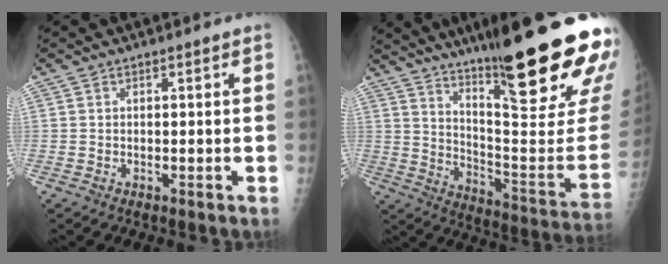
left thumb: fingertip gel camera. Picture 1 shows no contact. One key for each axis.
{"total": 30.1, "fx": 18.3, "fy": 4.6, "fz": 23.4, "tx": -0.275, "ty": -0.081, "tz": 0.277}